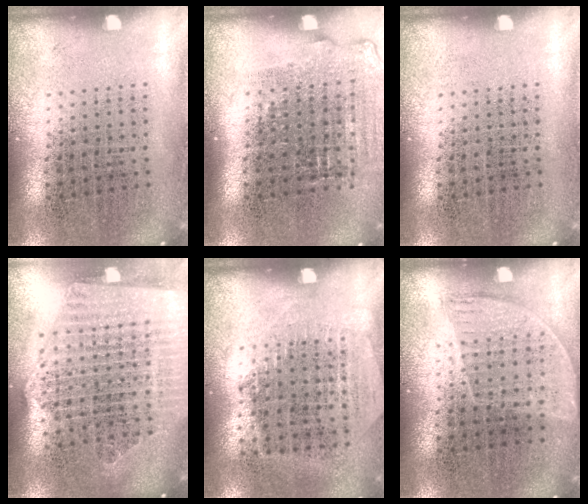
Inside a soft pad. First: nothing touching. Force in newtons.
{"total": 1.1, "press": 1.1, "slide": 0.4}
{"total": 0.0}
{"total": 2.5, "press": 2.2, "slide": 1.2}
{"total": 1.3, "press": 1.1, "slide": 0.6}
{"total": 0.9, "press": 0.8, "slide": 0.5}